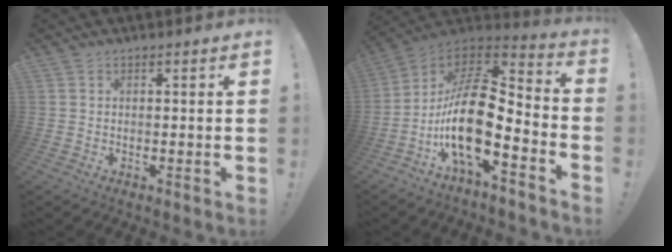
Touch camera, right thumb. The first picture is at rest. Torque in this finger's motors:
{"motor_torque": [2.87, 2.14, 1.76, -1.01, 0.61]}